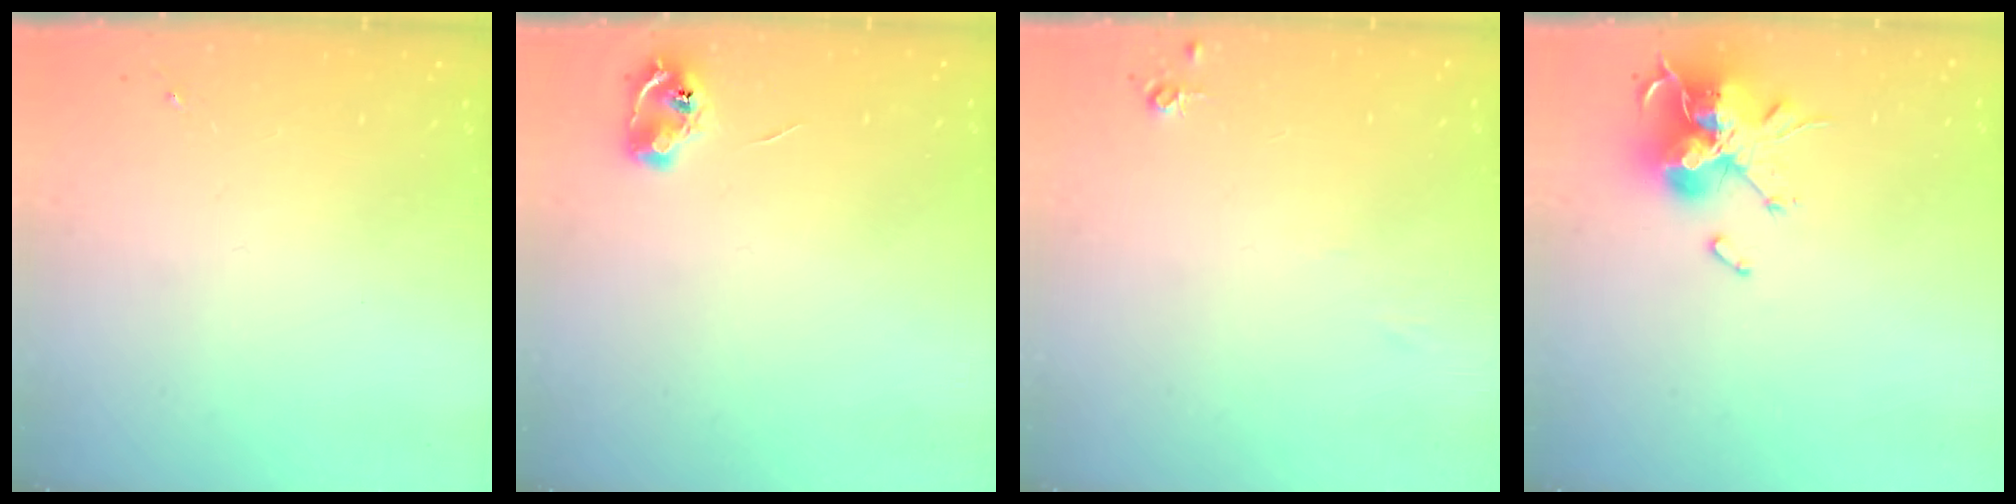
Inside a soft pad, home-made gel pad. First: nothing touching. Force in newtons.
{"total": 6.0, "press": 6.0, "slide": 0.7}
{"total": 4.7, "press": 4.7, "slide": 0.7}
{"total": 15.3, "press": 15.1, "slide": 2.4}